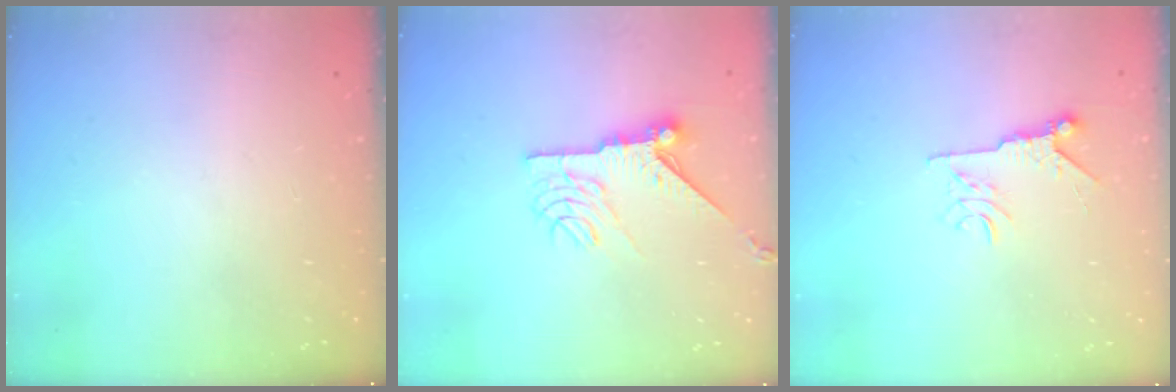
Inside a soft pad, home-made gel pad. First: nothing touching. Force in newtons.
{"total": 10.5, "press": 10.5, "slide": 0.4}
{"total": 6.3, "press": 6.2, "slide": 0.9}